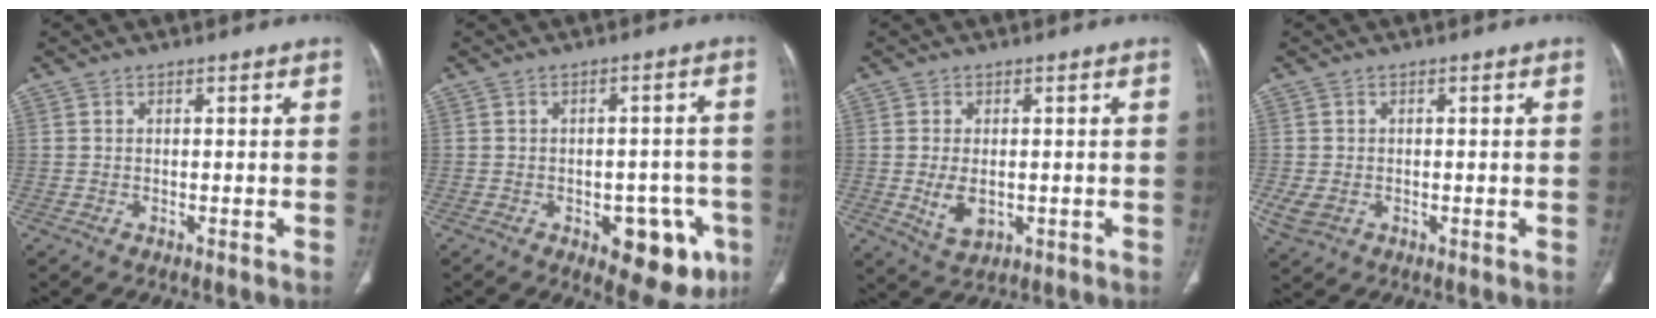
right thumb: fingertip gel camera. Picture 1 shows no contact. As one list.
[{"total": 11.9, "force": [-5.1, 6.2, 8.8], "torque": [-0.064, 0.019, -0.056]}, {"total": 5.2, "force": [-0.6, 3.3, 4.0], "torque": [-0.069, -0.010, -0.001]}, {"total": 3.6, "force": [-0.6, 2.8, 2.2], "torque": [-0.051, -0.002, -0.003]}]